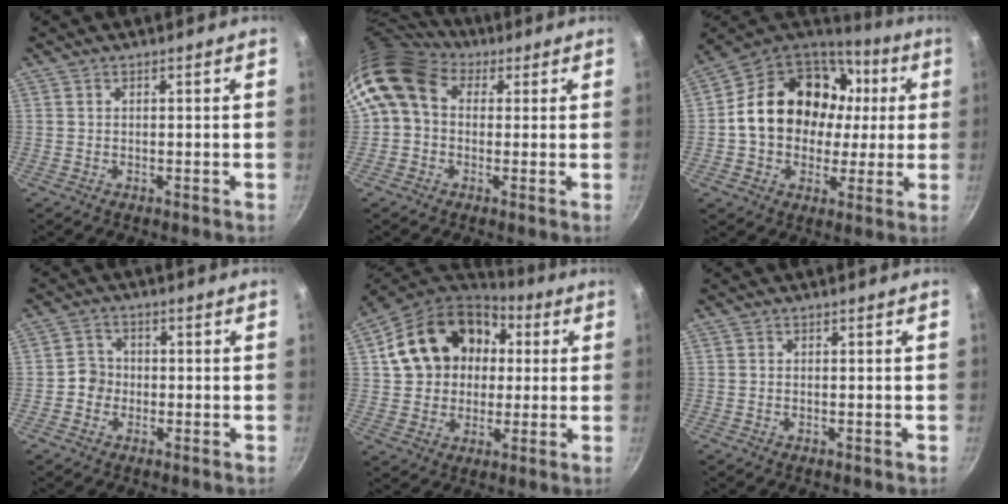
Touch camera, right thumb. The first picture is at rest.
{"total": 10.7, "force": [2.6, 8.4, 6.1], "torque": [-0.100, 0.011, 0.025]}
{"total": 22.6, "force": [2.9, 17.7, 13.9], "torque": [-0.212, 0.037, 0.050]}
{"total": 3.5, "force": [-1.0, 3.2, 1.0], "torque": [0.009, 0.015, -0.025]}
{"total": 19.7, "force": [3.9, 15.6, 11.3], "torque": [-0.180, 0.033, 0.064]}
{"total": 0.0}